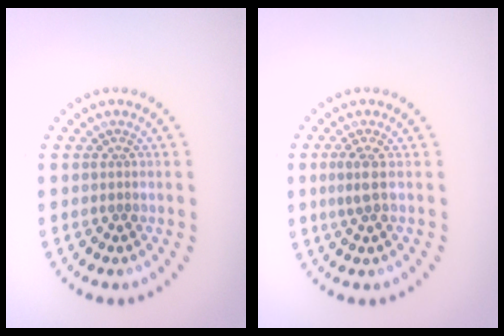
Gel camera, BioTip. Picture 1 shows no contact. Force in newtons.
{"total": 1.5, "press": 1.3, "slide": 0.8}